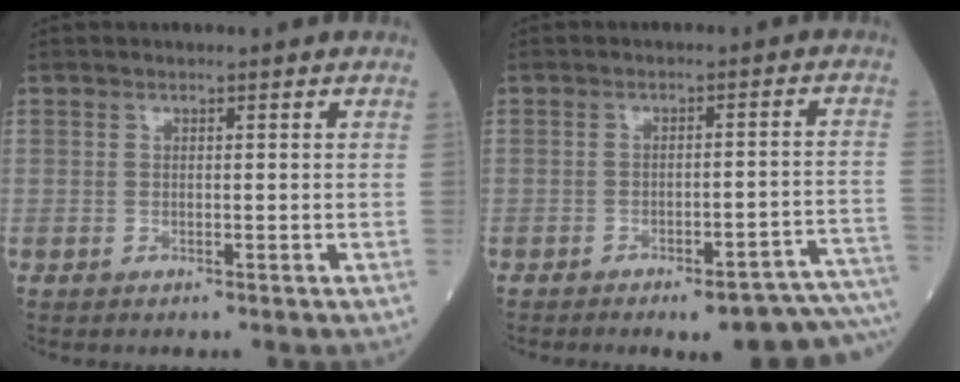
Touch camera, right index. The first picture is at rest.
{"total": 13.4, "force": [-12.0, 0.8, 6.0], "torque": [-0.007, 0.026, -0.136]}